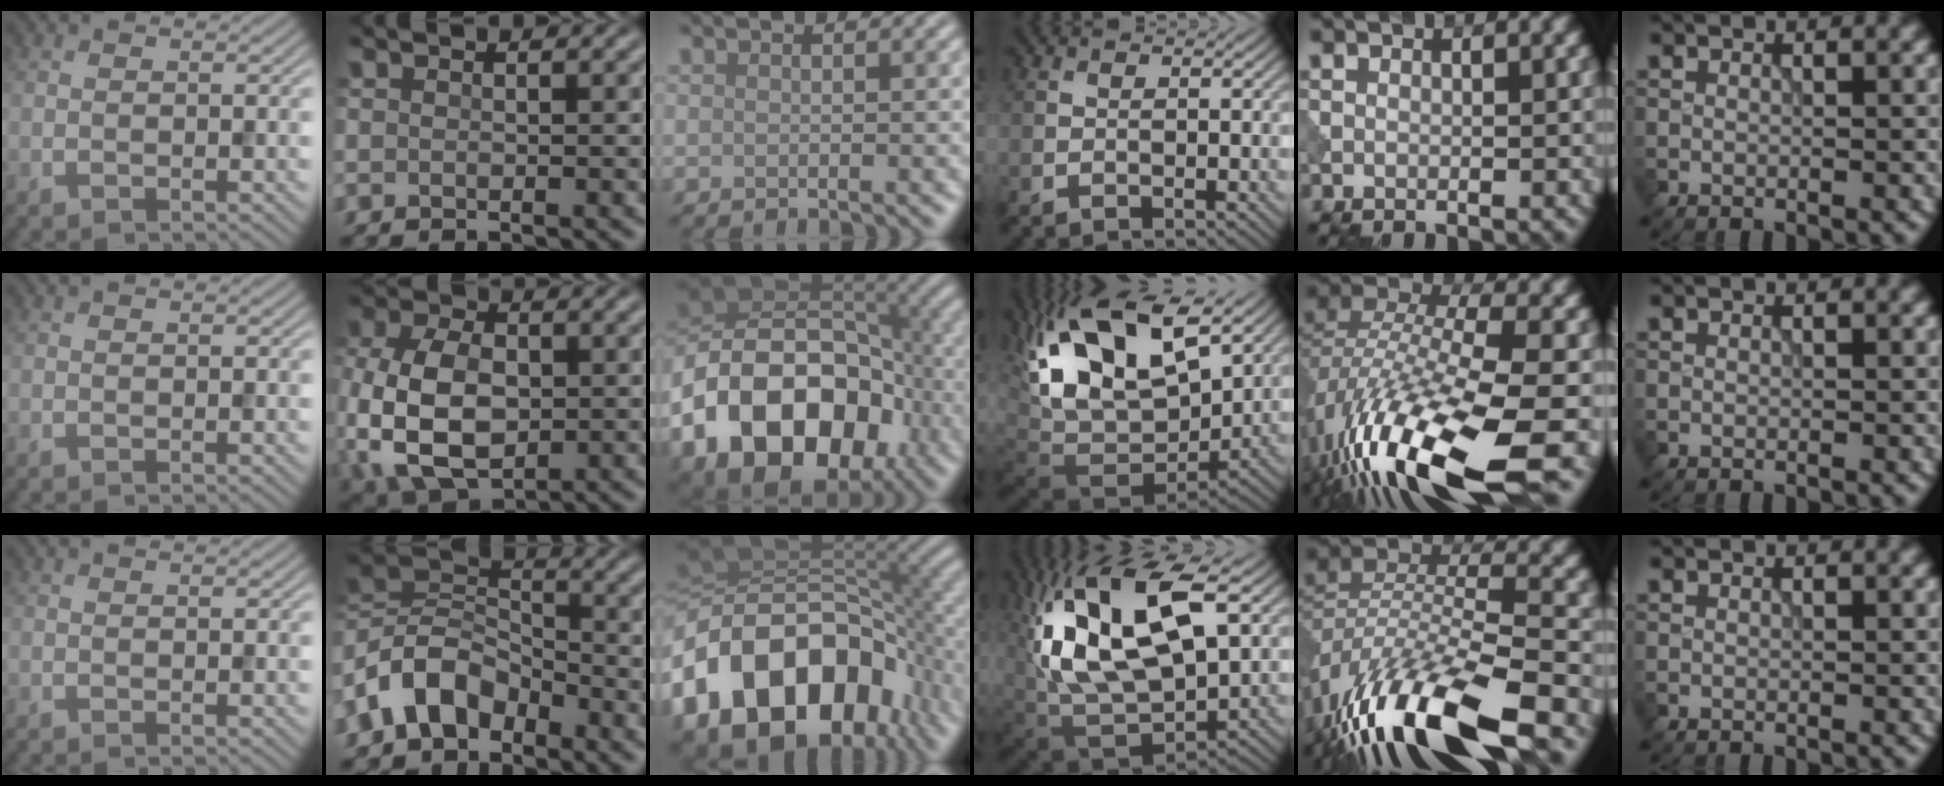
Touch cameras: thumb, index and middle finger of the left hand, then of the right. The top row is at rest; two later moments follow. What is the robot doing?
{"motion": "extract", "object": "peg toy"}